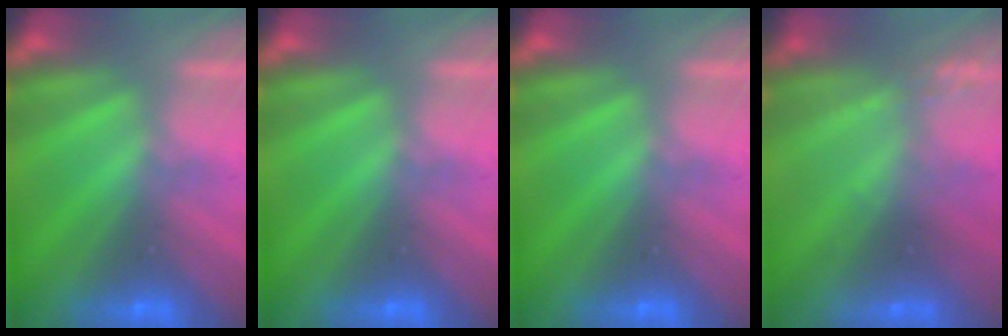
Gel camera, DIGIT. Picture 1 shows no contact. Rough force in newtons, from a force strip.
{"total": 0.0}
{"total": 0.0}
{"total": 2.1}